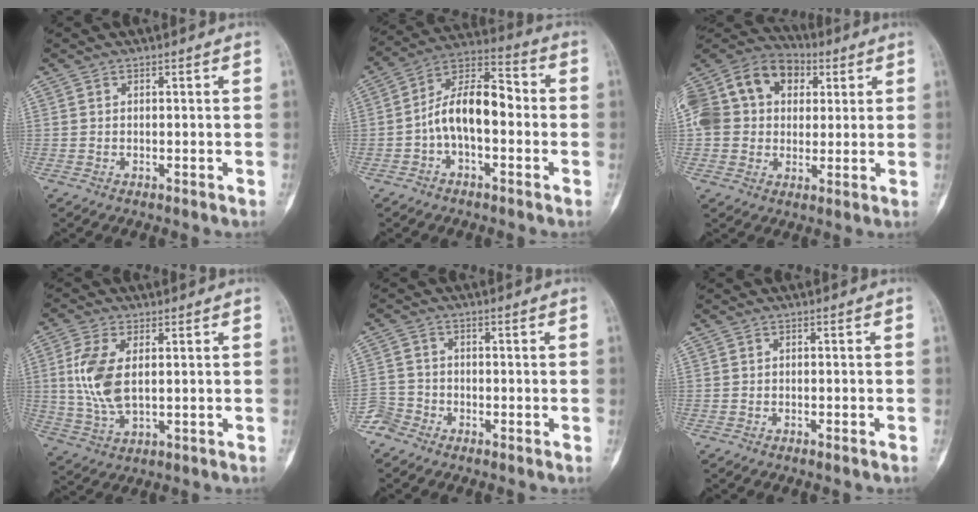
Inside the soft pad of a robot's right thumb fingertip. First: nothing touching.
{"total": 12.7, "force": [-1.8, 6.7, 10.6], "torque": [-0.172, 0.049, -0.041]}
{"total": 22.8, "force": [5.2, 17.5, 13.7], "torque": [-0.284, 0.058, 0.093]}
{"total": 9.8, "force": [1.4, 5.0, 8.3], "torque": [-0.183, -0.007, 0.032]}
{"total": 3.7, "force": [-3.0, 2.1, -0.1], "torque": [0.012, 0.009, -0.072]}
{"total": 1.1, "force": [-0.8, 0.0, 0.8], "torque": [-0.016, 0.005, -0.006]}